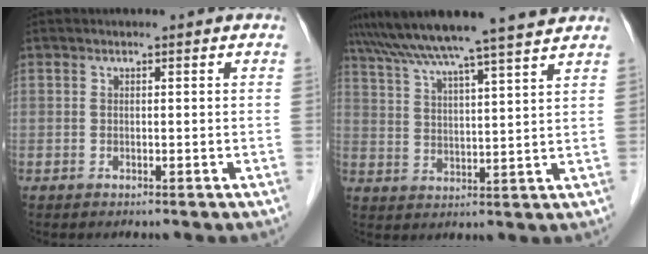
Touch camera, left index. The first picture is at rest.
{"total": 15.0, "force": [13.3, -1.3, 6.9], "torque": [-0.122, 0.007, 0.196]}